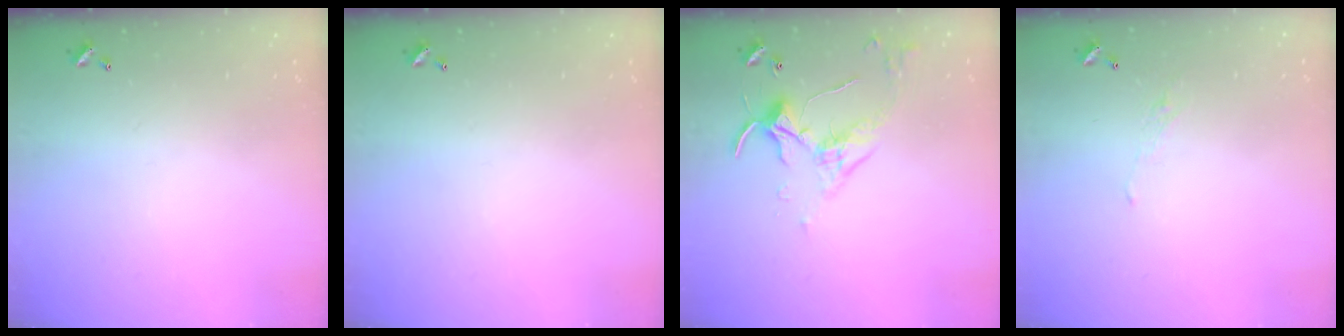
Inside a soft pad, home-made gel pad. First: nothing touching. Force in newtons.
{"total": 0.0}
{"total": 3.9, "press": 3.9, "slide": 0.3}
{"total": 1.6, "press": 1.5, "slide": 0.7}